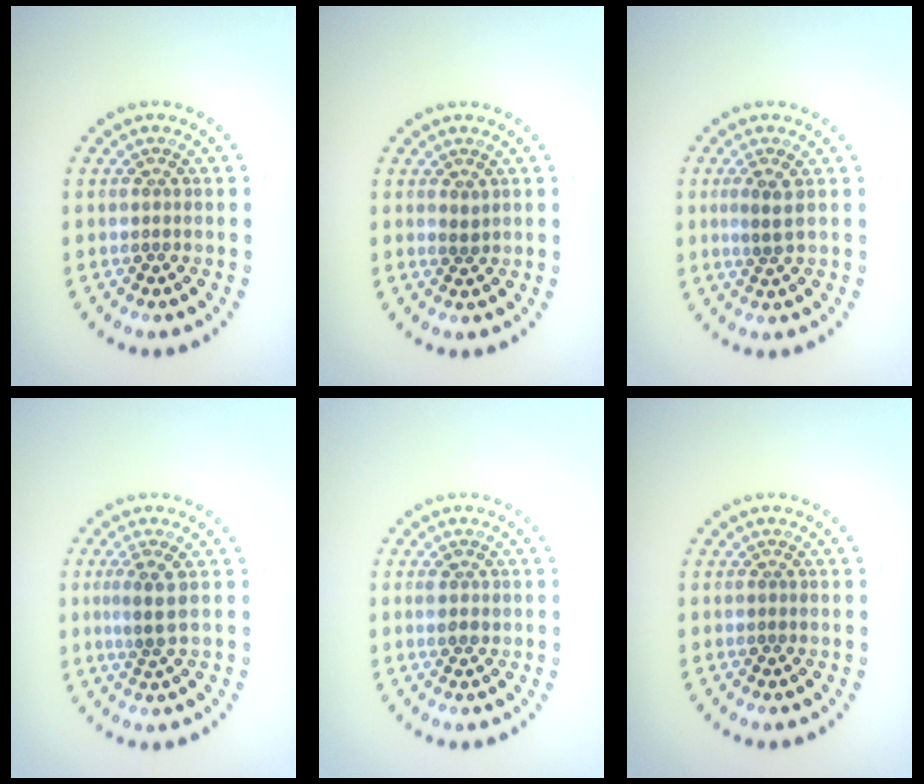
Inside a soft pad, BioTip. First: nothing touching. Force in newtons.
{"total": 0.6, "press": 0.6, "slide": 0.1}
{"total": 1.8, "press": 1.5, "slide": 0.9}
{"total": 2.1, "press": 1.7, "slide": 1.2}
{"total": 1.4, "press": 1.4, "slide": 0.3}
{"total": 0.0}